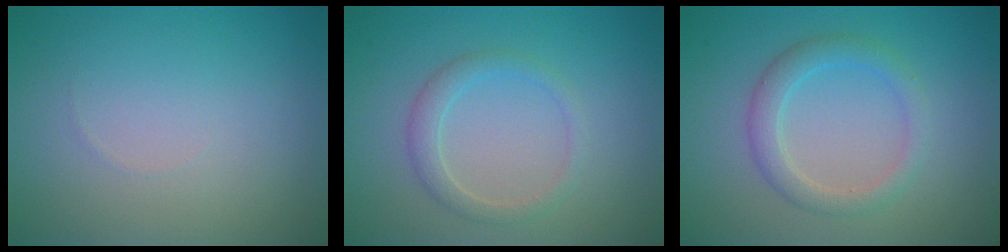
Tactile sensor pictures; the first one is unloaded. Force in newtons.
{"total": 2.0, "press": 2.0, "slide": 0.1}
{"total": 2.7, "press": 2.7, "slide": 0.2}